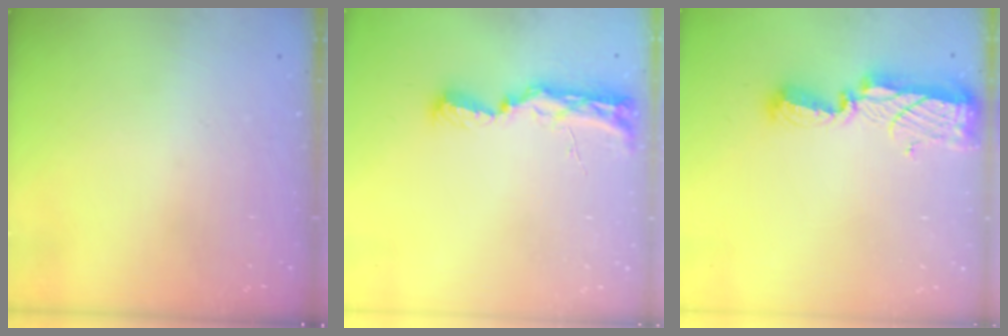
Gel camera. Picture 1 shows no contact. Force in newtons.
{"total": 8.8, "press": 8.8, "slide": 1.0}
{"total": 8.7, "press": 8.6, "slide": 0.8}